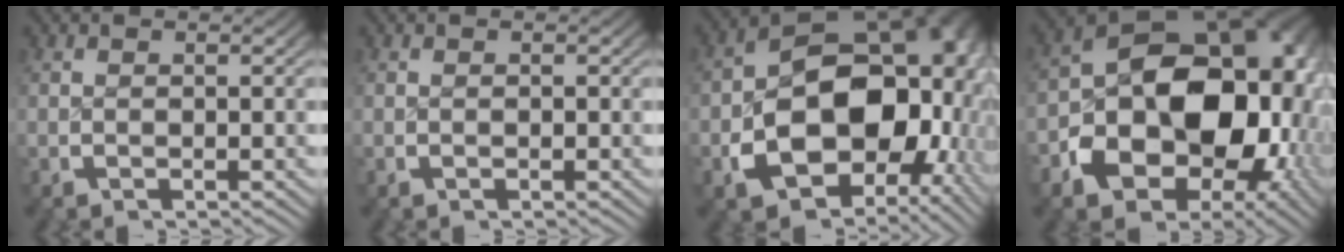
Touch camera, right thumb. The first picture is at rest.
{"total": 0.0}
{"total": 22.4, "force": [-2.4, 15.5, 16.0], "torque": [-0.268, -0.057, -0.021]}
{"total": 24.7, "force": [-1.8, 16.7, 18.1], "torque": [-0.285, -0.052, -0.014]}